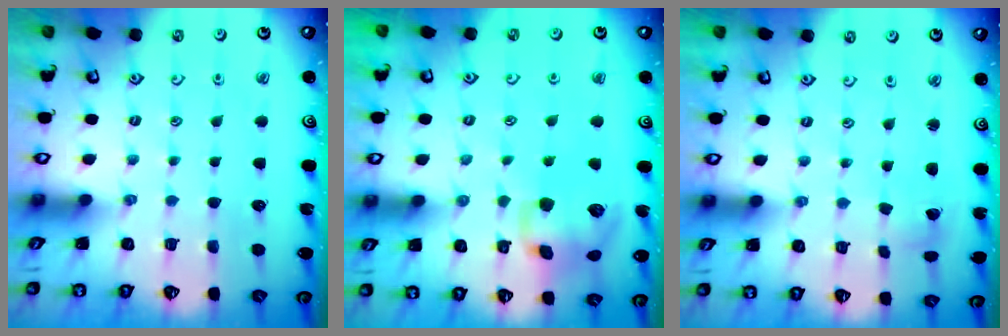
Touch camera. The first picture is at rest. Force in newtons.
{"total": 12.3, "press": 12.2, "slide": 1.7}
{"total": 2.3, "press": 2.3, "slide": 0.2}